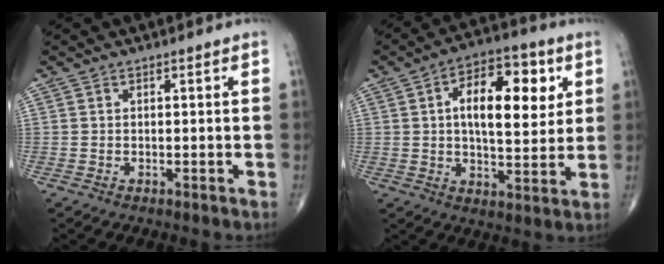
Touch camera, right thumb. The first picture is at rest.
{"total": 15.4, "force": [3.9, 7.5, 12.8], "torque": [-0.164, 0.000, 0.055]}